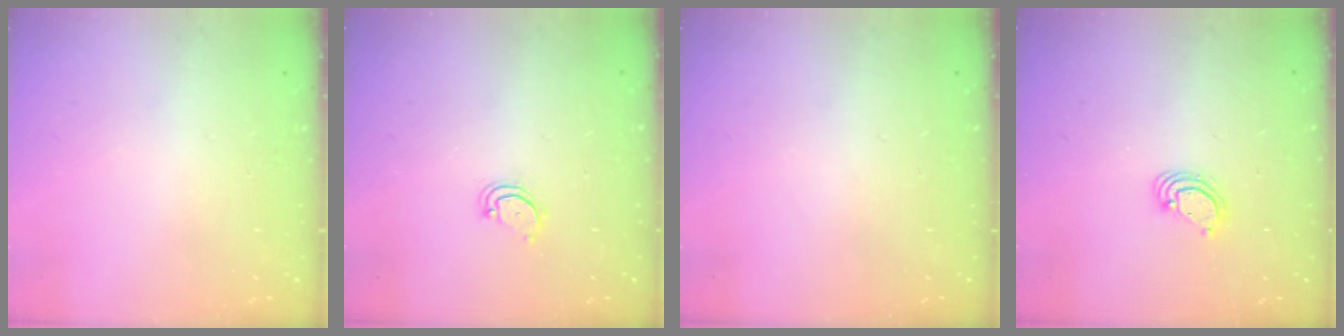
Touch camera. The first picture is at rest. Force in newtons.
{"total": 3.3, "press": 3.3, "slide": 0.3}
{"total": 0.0}
{"total": 3.9, "press": 3.8, "slide": 0.4}